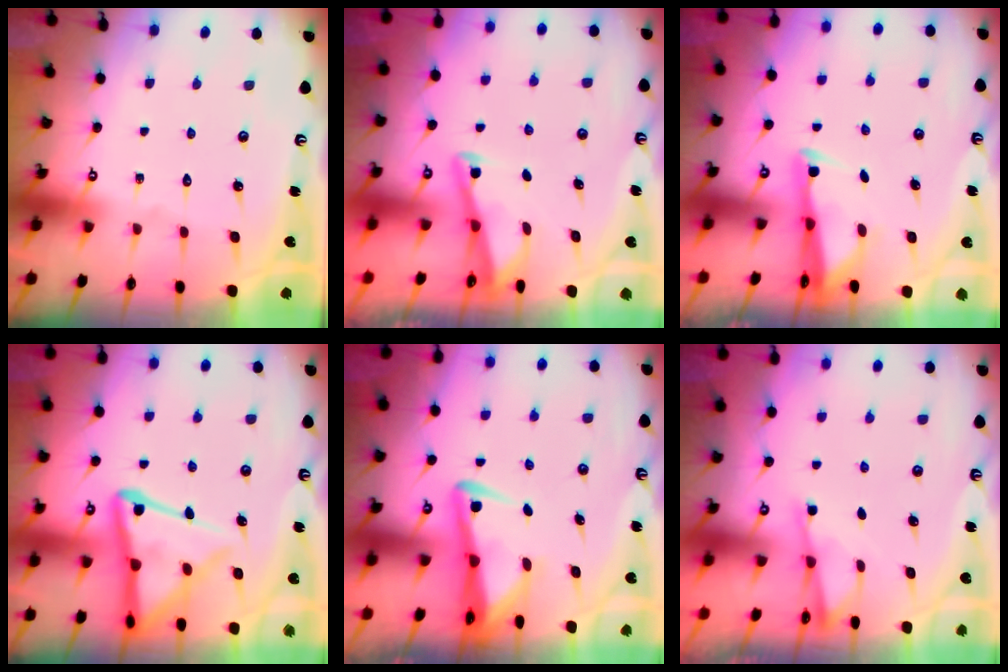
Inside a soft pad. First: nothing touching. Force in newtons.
{"total": 2.9, "press": 2.8, "slide": 0.4}
{"total": 2.6, "press": 2.5, "slide": 0.7}
{"total": 13.3, "press": 13.2, "slide": 1.4}
{"total": 3.9, "press": 3.9, "slide": 0.6}
{"total": 1.2, "press": 1.2, "slide": 0.3}